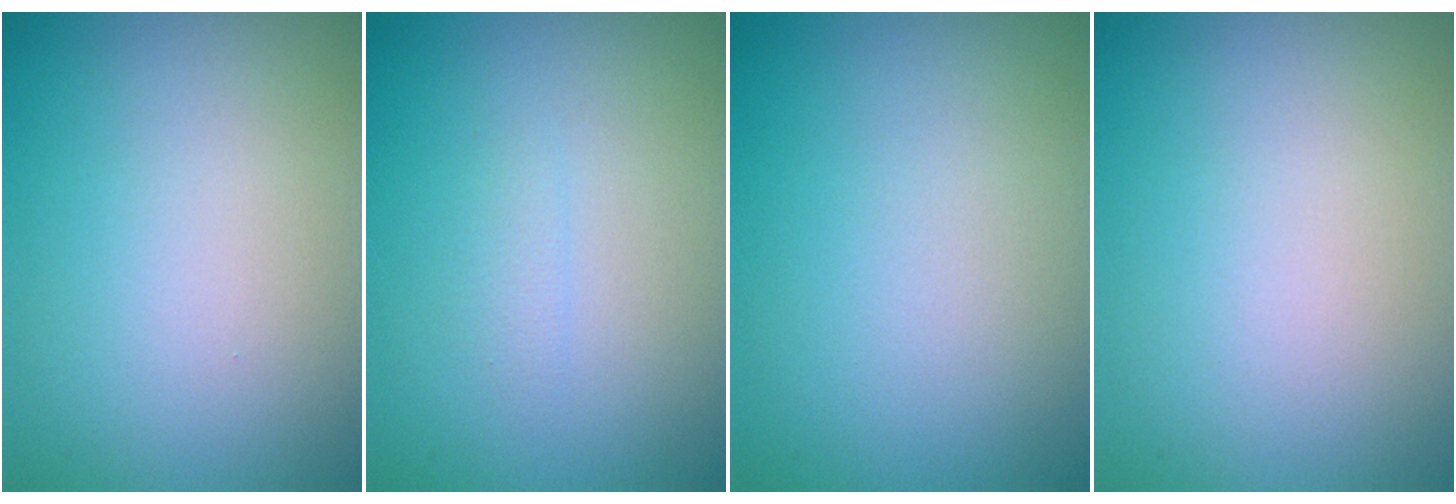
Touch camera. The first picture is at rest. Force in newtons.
{"total": 0.7, "press": 0.7, "slide": 0.0}
{"total": 0.0}
{"total": 0.0}